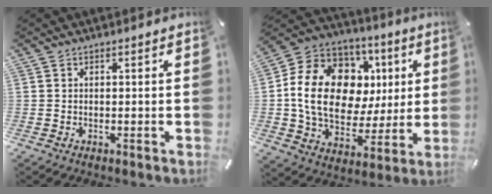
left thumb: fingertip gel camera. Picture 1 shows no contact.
{"total": 20.9, "force": [3.0, 15.6, 13.6], "torque": [-0.253, 0.000, 0.056]}